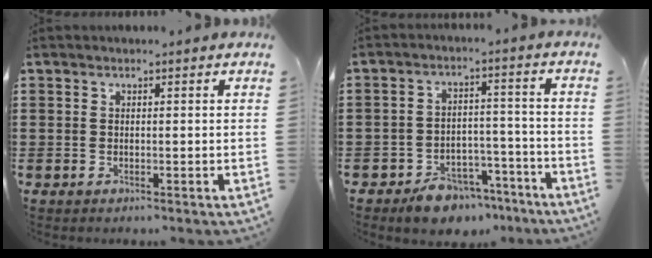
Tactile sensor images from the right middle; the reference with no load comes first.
{"total": 6.4, "force": [-5.5, 2.7, 1.9], "torque": [-0.022, 0.030, -0.100]}